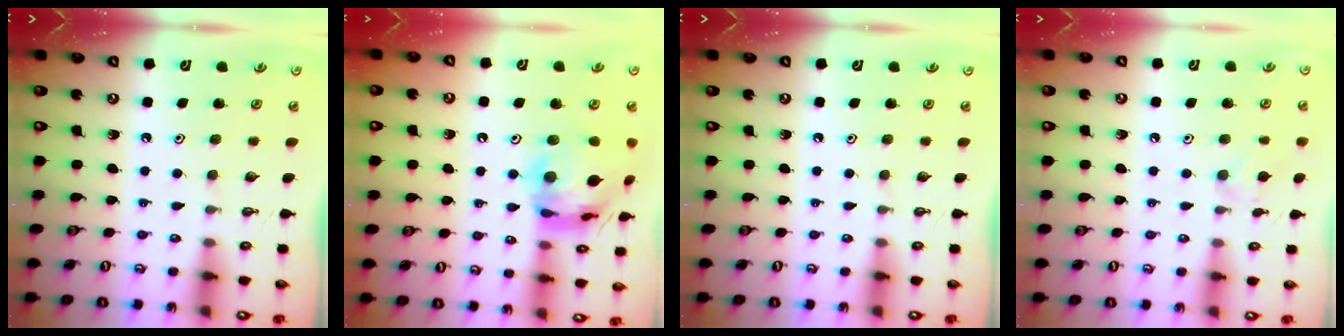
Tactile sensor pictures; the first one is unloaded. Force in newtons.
{"total": 17.0, "press": 16.9, "slide": 2.0}
{"total": 0.0}
{"total": 7.3, "press": 7.3, "slide": 0.7}